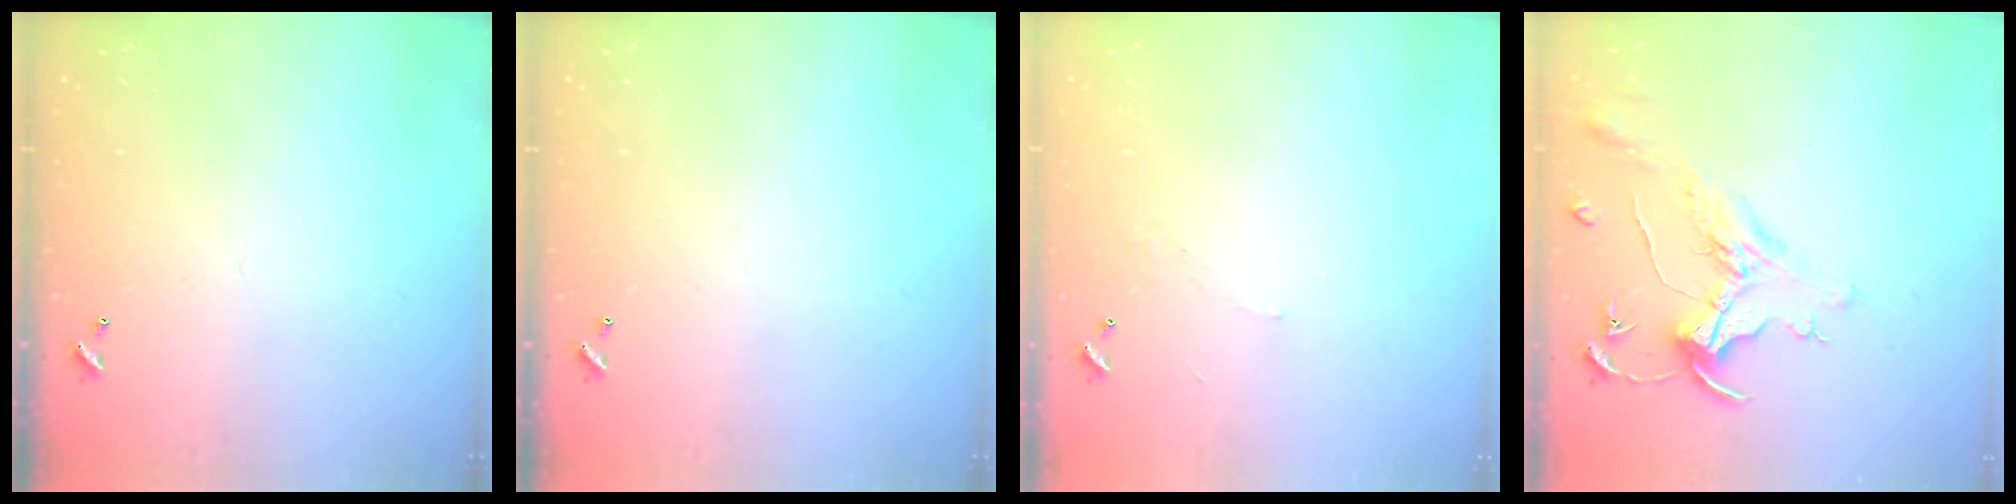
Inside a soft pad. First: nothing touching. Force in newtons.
{"total": 0.0}
{"total": 2.1, "press": 2.1, "slide": 0.6}
{"total": 1.5, "press": 1.3, "slide": 0.7}